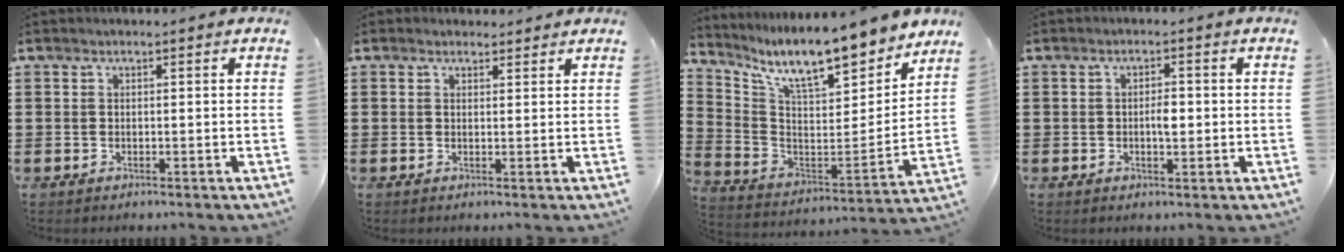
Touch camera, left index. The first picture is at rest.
{"total": 1.5, "force": [1.2, 0.9, 0.0], "torque": [0.005, 0.003, 0.021]}
{"total": 10.6, "force": [9.1, 1.6, 5.2], "torque": [-0.124, -0.071, 0.154]}
{"total": 2.6, "force": [-0.2, 1.0, 2.4], "torque": [-0.037, -0.001, -0.006]}